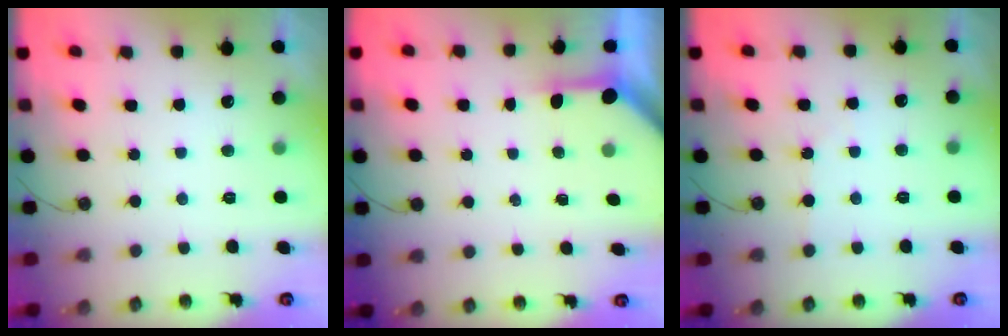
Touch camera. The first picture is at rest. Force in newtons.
{"total": 3.2, "press": 3.2, "slide": 0.4}
{"total": 1.8, "press": 1.8, "slide": 0.3}